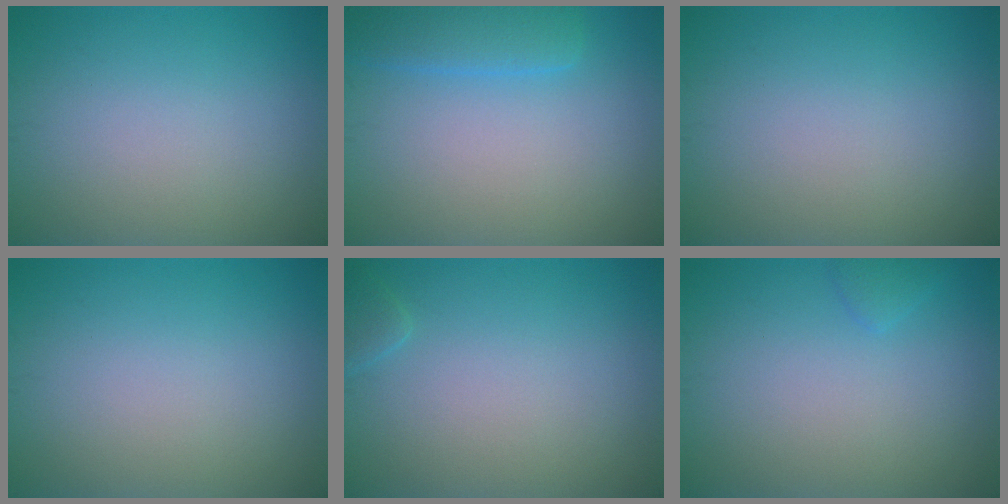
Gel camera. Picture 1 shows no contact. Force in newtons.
{"total": 3.3, "press": 3.3, "slide": 0.2}
{"total": 0.0}
{"total": 0.0}
{"total": 0.9, "press": 0.9, "slide": 0.1}
{"total": 0.9, "press": 0.9, "slide": 0.1}